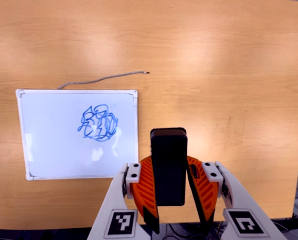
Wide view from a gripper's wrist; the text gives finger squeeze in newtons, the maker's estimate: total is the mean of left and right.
{"total": 6.0, "left": 5.8, "right": 6.3}